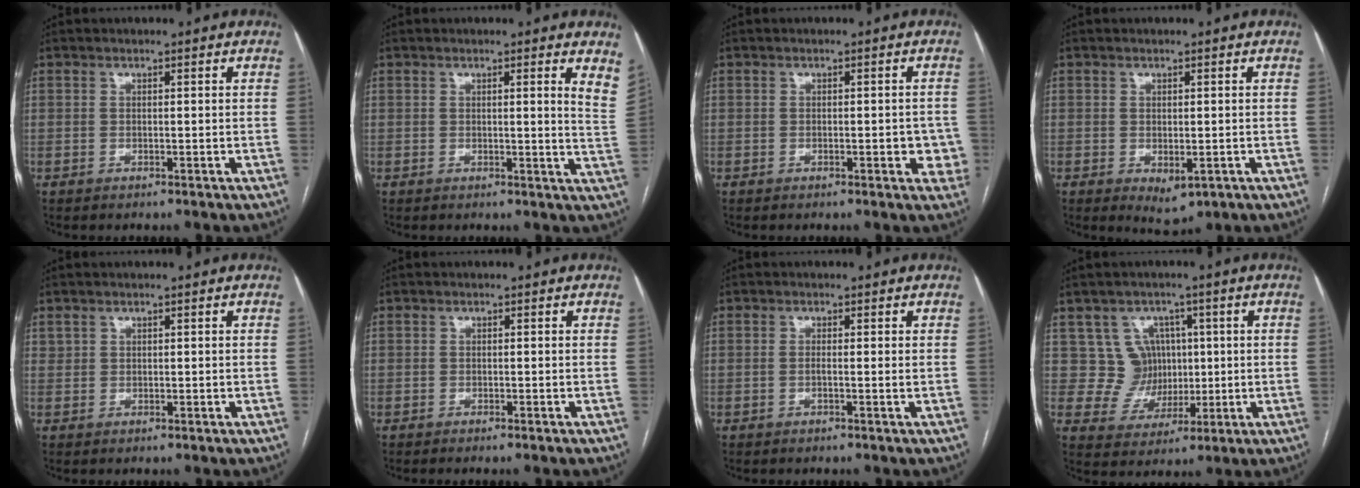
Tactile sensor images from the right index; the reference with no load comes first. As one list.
[{"total": 5.0, "force": [3.3, -0.1, 3.8], "torque": [-0.045, -0.018, 0.017]}, {"total": 3.2, "force": [-0.9, 1.7, 2.5], "torque": [-0.013, 0.005, -0.008]}, {"total": 3.6, "force": [-1.2, 1.8, 2.8], "torque": [-0.039, -0.008, -0.004]}, {"total": 0.9, "force": [0.6, 0.6, 0.0], "torque": [0.008, 0.003, 0.011]}, {"total": 0.9, "force": [-0.7, -0.2, 0.6], "torque": [-0.010, 0.001, -0.011]}, {"total": 0.9, "force": [0.0, 0.0, 0.9], "torque": [-0.019, 0.001, 0.003]}, {"total": 7.1, "force": [1.9, 6.8, 0.4], "torque": [0.001, 0.024, 0.046]}]